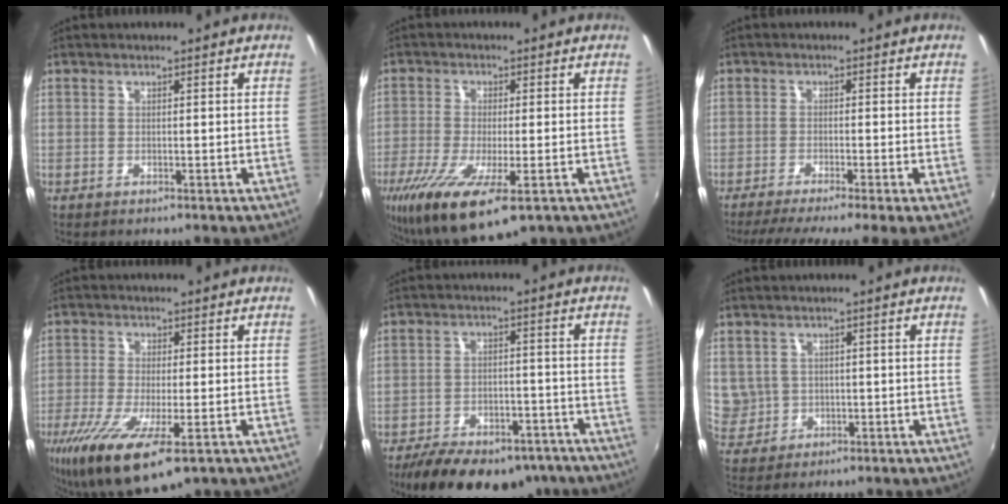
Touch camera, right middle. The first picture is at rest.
{"total": 15.8, "force": [-8.5, 4.8, 12.5], "torque": [-0.258, -0.063, -0.141]}
{"total": 7.7, "force": [-6.0, -1.6, 4.5], "torque": [-0.091, -0.030, -0.098]}
{"total": 15.1, "force": [-8.0, 4.4, 12.1], "torque": [-0.252, -0.062, -0.136]}
{"total": 20.0, "force": [-15.0, 9.0, 9.7], "torque": [-0.195, -0.010, -0.200]}
{"total": 4.6, "force": [0.4, 4.4, 1.0], "torque": [-0.017, 0.004, 0.018]}